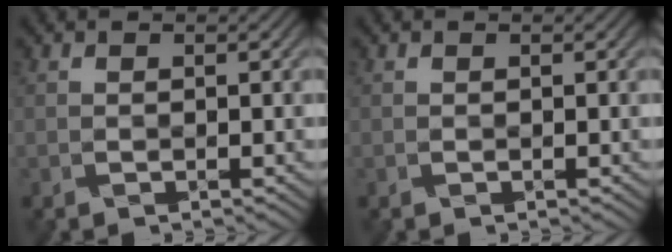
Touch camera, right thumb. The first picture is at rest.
{"total": 0.0}